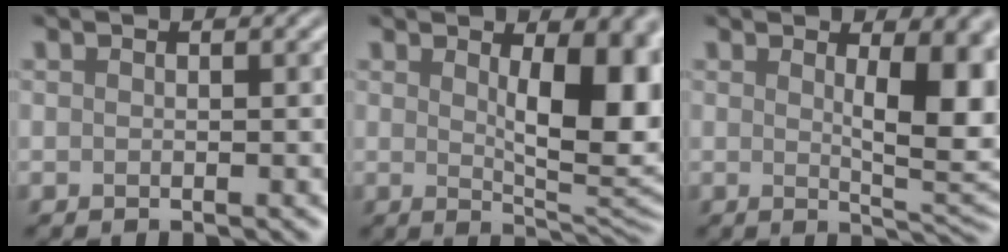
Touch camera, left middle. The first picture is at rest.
{"total": 8.5, "force": [1.7, 3.2, 7.7], "torque": [-0.100, -0.007, 0.034]}
{"total": 7.3, "force": [1.4, 2.2, 6.8], "torque": [-0.091, -0.010, 0.030]}